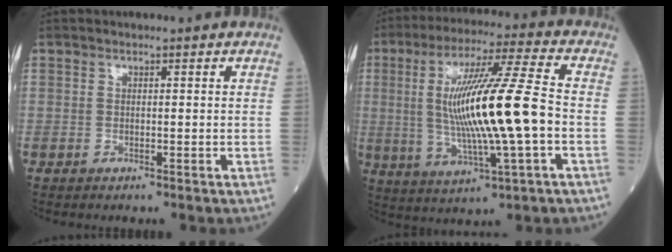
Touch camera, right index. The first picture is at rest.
{"total": 16.8, "force": [-0.7, 0.5, 16.7], "torque": [-0.317, 0.002, -0.014]}